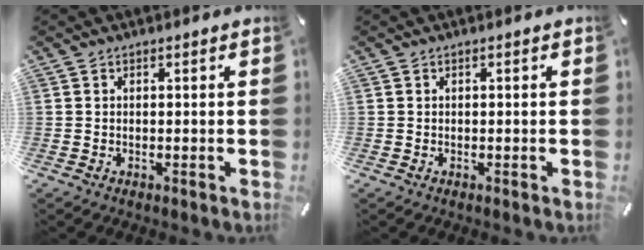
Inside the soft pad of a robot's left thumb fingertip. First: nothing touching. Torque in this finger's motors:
{"motor_torque": [0.13, 0.04, 0.18, 0.08, -0.01]}